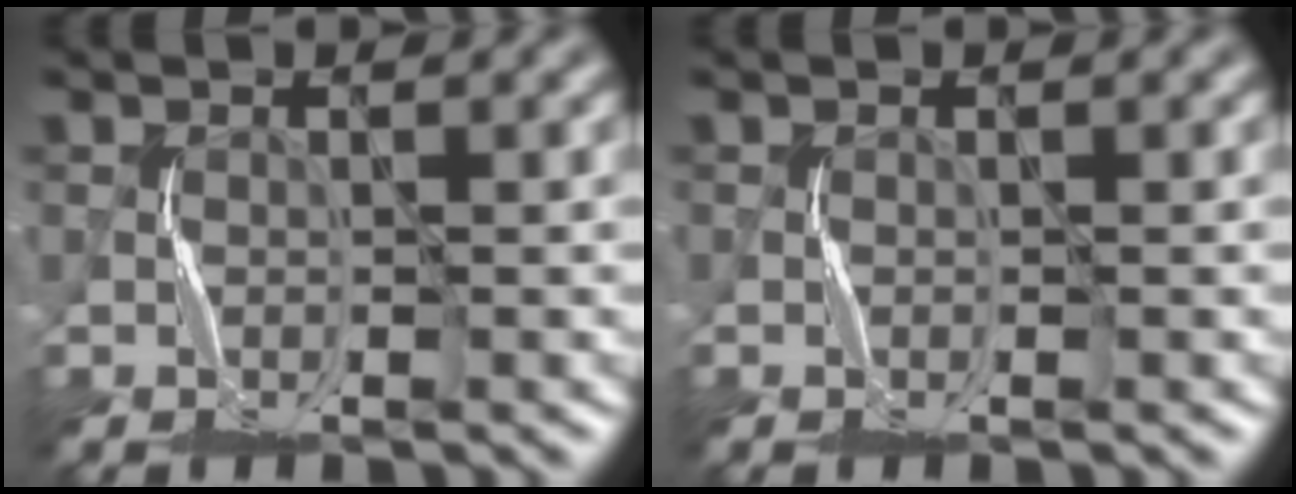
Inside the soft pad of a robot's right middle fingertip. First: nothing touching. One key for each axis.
{"total": 0.0}